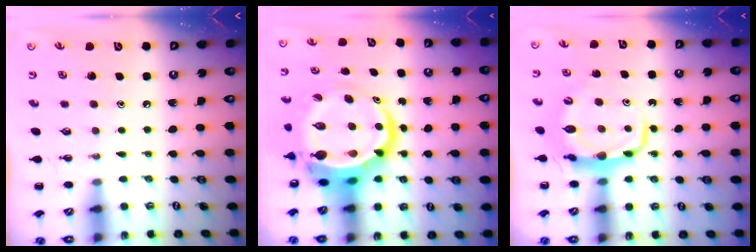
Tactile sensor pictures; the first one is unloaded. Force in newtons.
{"total": 13.3, "press": 12.9, "slide": 3.2}
{"total": 7.4, "press": 7.3, "slide": 1.2}